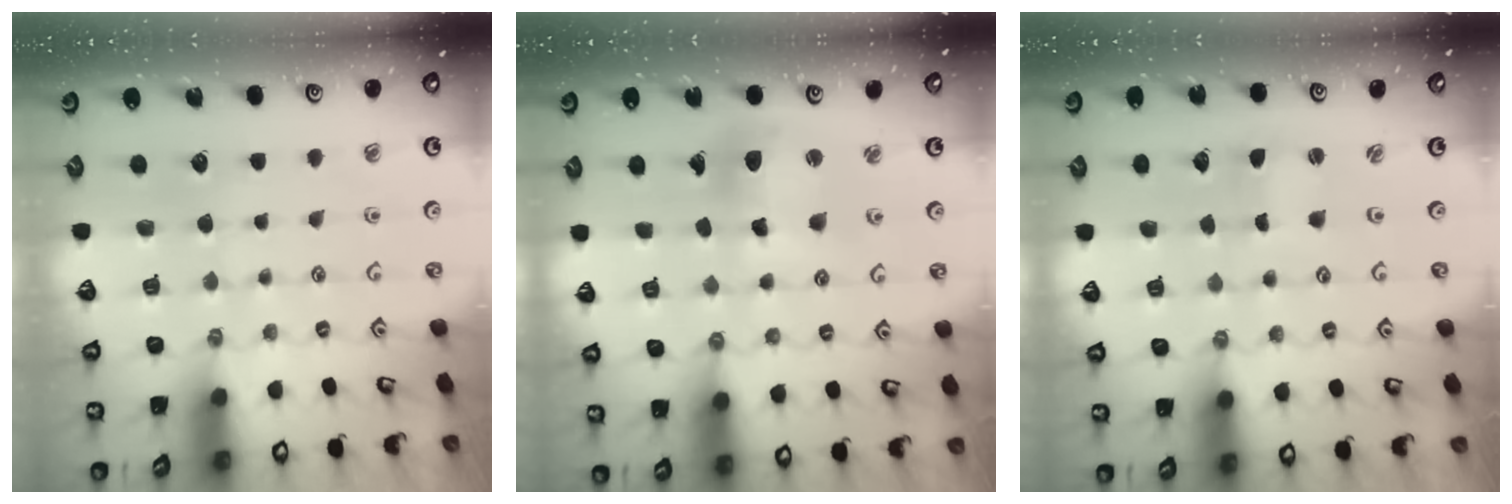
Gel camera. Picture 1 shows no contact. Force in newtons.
{"total": 11.9, "press": 11.8, "slide": 1.6}
{"total": 0.6, "press": 0.6, "slide": 0.0}